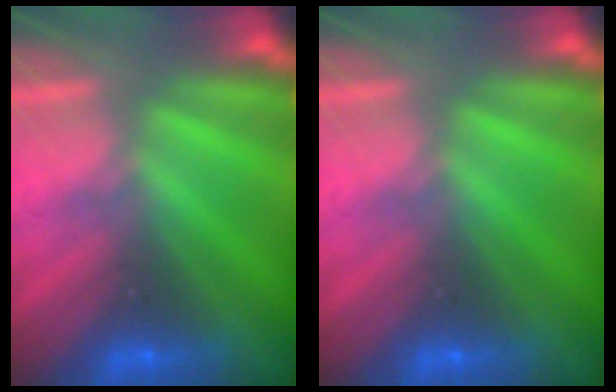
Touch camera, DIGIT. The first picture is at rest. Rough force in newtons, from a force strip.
{"total": 0.0}